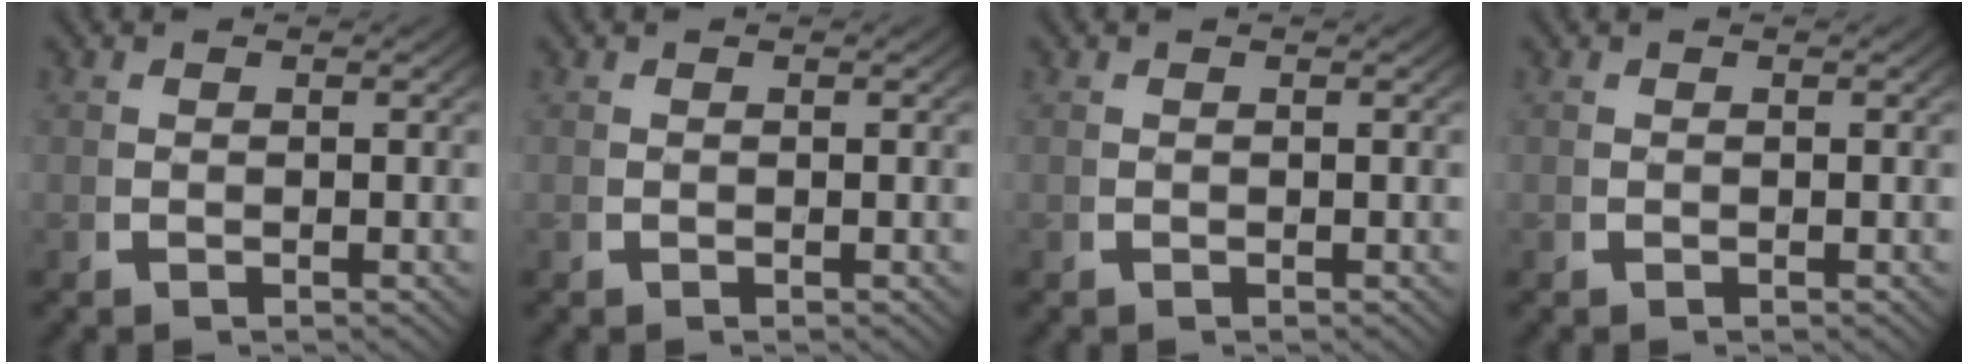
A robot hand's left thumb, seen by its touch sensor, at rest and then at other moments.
{"total": 0.0}
{"total": 0.0}
{"total": 0.0}